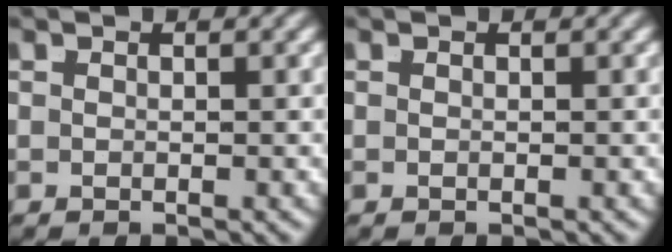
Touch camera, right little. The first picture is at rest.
{"total": 0.0}